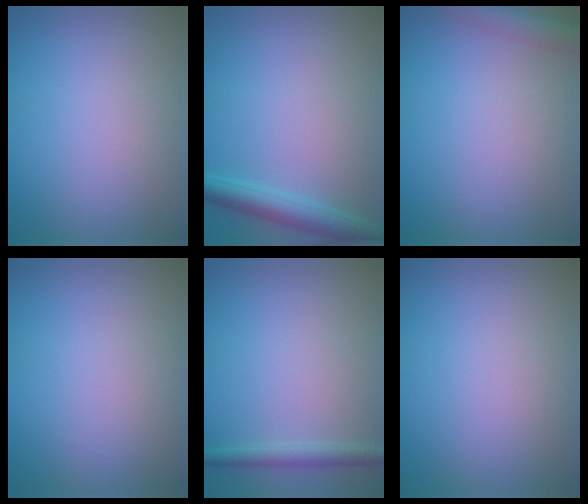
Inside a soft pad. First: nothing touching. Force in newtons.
{"total": 3.4, "press": 3.4, "slide": 0.1}
{"total": 2.9, "press": 2.9, "slide": 0.1}
{"total": 0.0}
{"total": 1.9, "press": 1.9, "slide": 0.1}
{"total": 0.0}